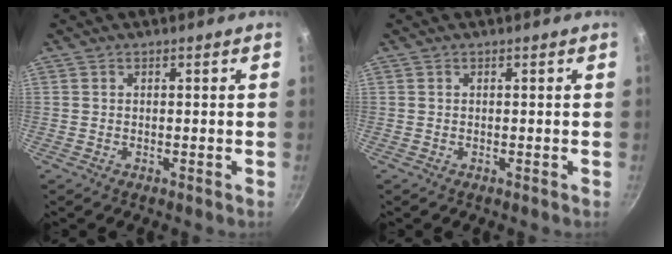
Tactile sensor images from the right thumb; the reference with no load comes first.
{"total": 0.0}